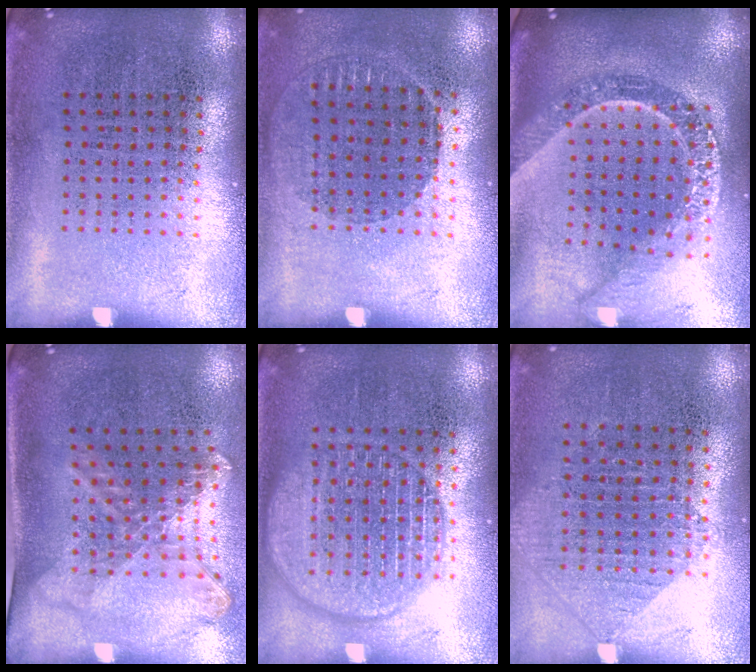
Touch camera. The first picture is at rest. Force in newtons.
{"total": 0.9, "press": 0.8, "slide": 0.3}
{"total": 2.7, "press": 2.2, "slide": 1.7}
{"total": 1.9, "press": 1.4, "slide": 1.3}
{"total": 3.1, "press": 3.1, "slide": 0.3}
{"total": 0.9, "press": 0.9, "slide": 0.3}